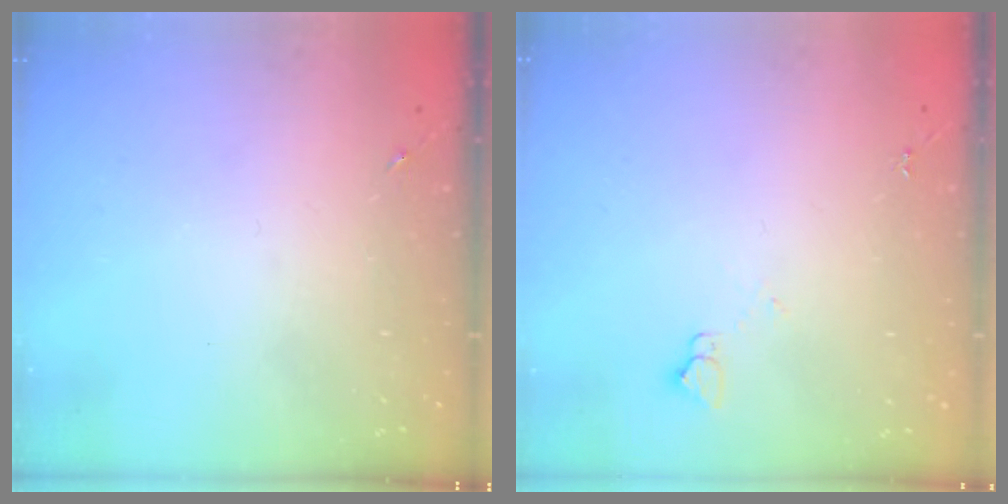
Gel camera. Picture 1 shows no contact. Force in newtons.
{"total": 3.1, "press": 3.0, "slide": 0.3}